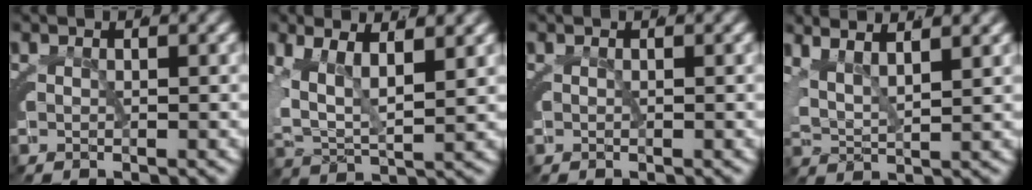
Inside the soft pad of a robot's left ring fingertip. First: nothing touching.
{"total": 7.4, "force": [1.0, 5.2, 5.2], "torque": [-0.116, -0.015, 0.019]}
{"total": 0.0}
{"total": 7.1, "force": [3.3, 4.6, 4.4], "torque": [-0.083, 0.008, 0.045]}